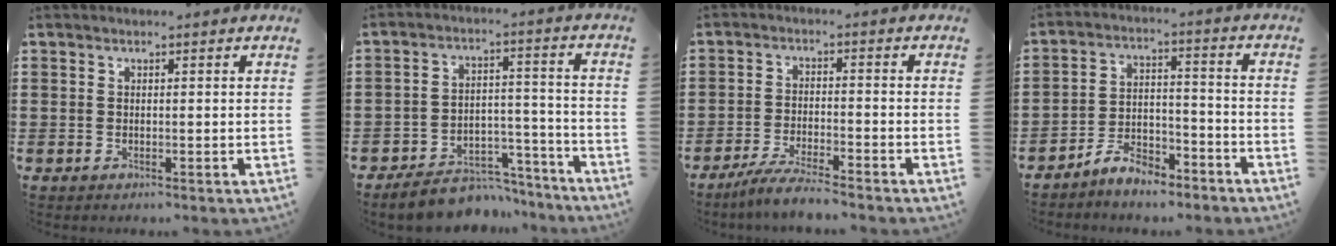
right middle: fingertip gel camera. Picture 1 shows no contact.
{"total": 7.2, "force": [-6.6, 2.4, 1.5], "torque": [-0.017, 0.028, -0.122]}
{"total": 4.6, "force": [-4.2, 0.0, 1.9], "torque": [-0.045, -0.009, -0.085]}
{"total": 6.3, "force": [-5.8, 1.6, 1.9], "torque": [-0.035, 0.013, -0.115]}